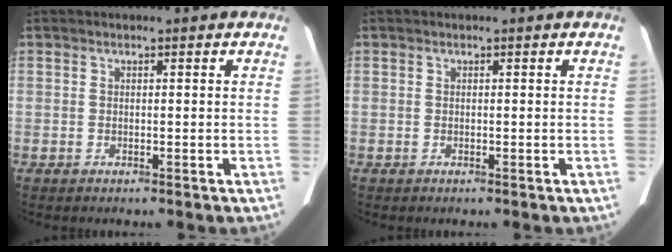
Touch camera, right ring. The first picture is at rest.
{"total": 0.0}